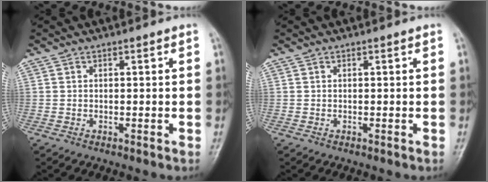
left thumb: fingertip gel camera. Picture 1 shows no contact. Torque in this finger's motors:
{"motor_torque": [-0.01, 0.01, 0.00, 0.00, 0.00]}